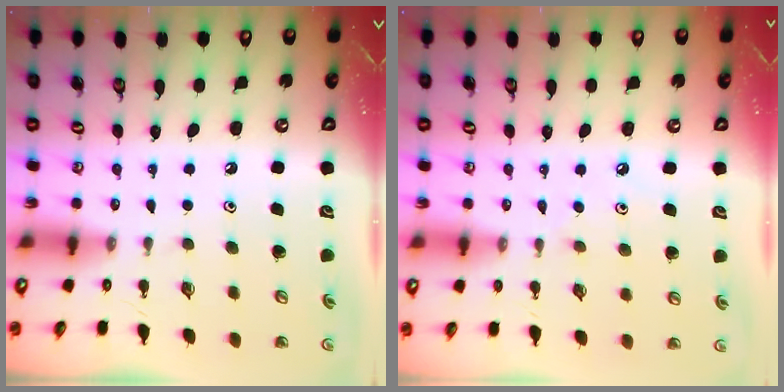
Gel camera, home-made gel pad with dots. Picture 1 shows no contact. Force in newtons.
{"total": 5.1, "press": 5.0, "slide": 0.7}